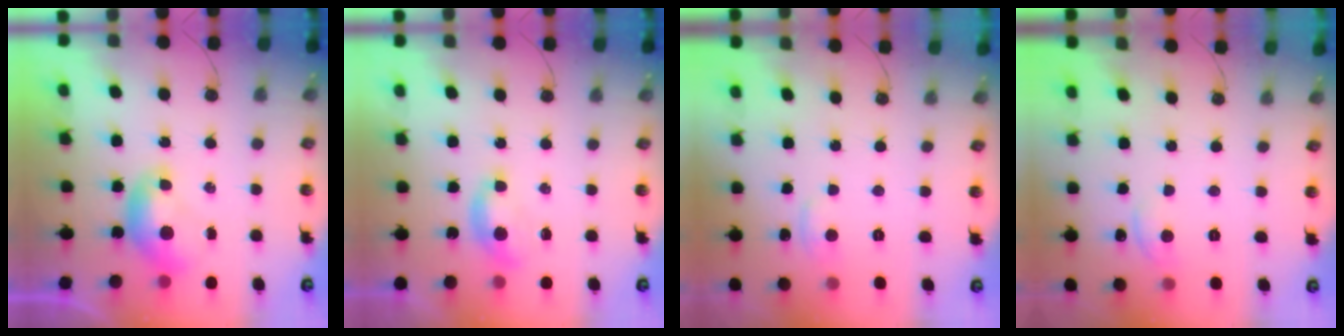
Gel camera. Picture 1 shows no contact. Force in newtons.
{"total": 0.9, "press": 0.7, "slide": 0.6}
{"total": 1.2, "press": 0.8, "slide": 0.9}
{"total": 1.3, "press": 1.1, "slide": 0.7}